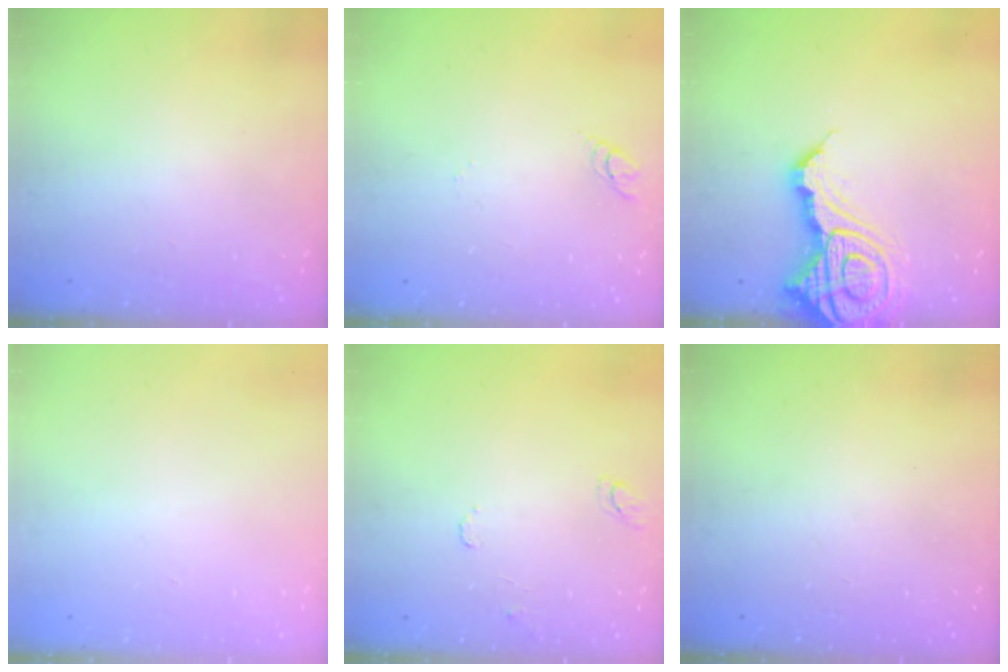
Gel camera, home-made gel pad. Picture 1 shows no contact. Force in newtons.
{"total": 3.1, "press": 3.1, "slide": 0.3}
{"total": 17.8, "press": 17.7, "slide": 2.2}
{"total": 0.0}
{"total": 7.6, "press": 7.5, "slide": 0.6}
{"total": 0.0}